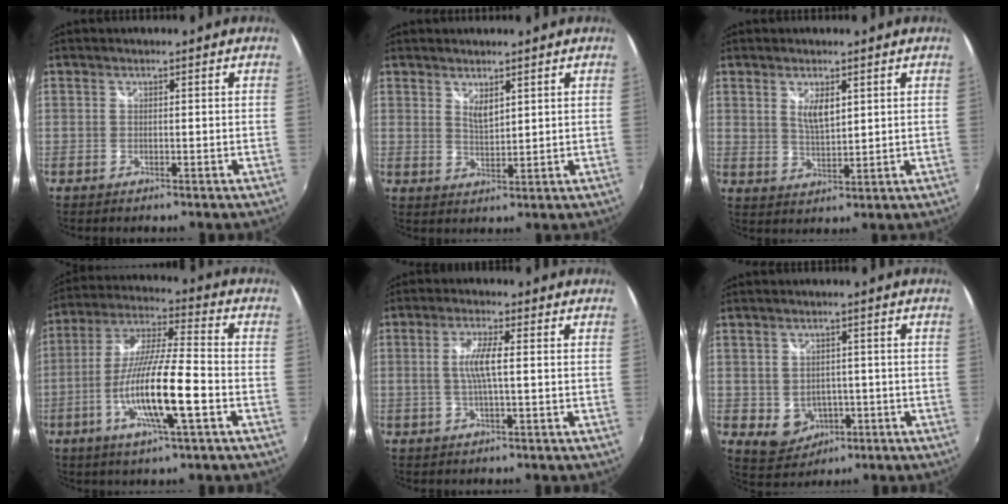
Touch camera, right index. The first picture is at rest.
{"total": 3.2, "force": [2.2, 1.1, 2.1], "torque": [-0.035, -0.006, 0.037]}
{"total": 4.8, "force": [2.1, 2.0, 3.8], "torque": [-0.063, -0.005, 0.039]}
{"total": 15.6, "force": [-5.3, 1.6, 14.6], "torque": [-0.287, -0.011, -0.101]}
{"total": 5.1, "force": [0.1, 0.5, 5.1], "torque": [-0.098, 0.000, 0.004]}
{"total": 5.7, "force": [-1.4, 4.8, 2.6], "torque": [-0.061, -0.001, -0.006]}